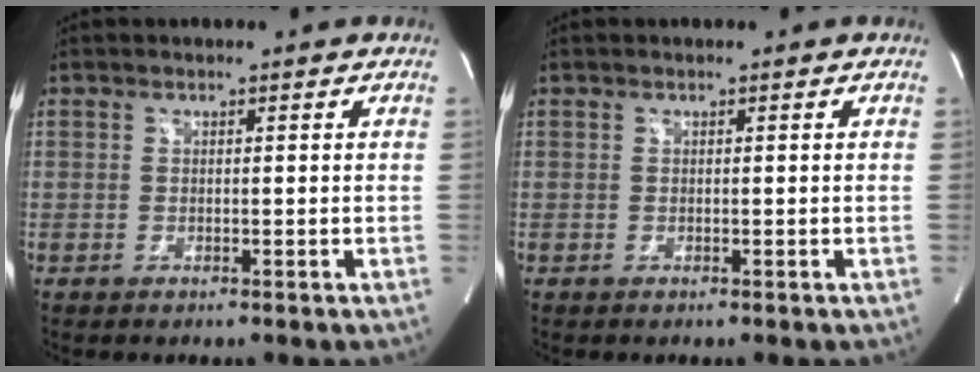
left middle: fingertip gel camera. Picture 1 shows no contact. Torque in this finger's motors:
{"motor_torque": [0.00, 0.04, -0.10, -0.01]}